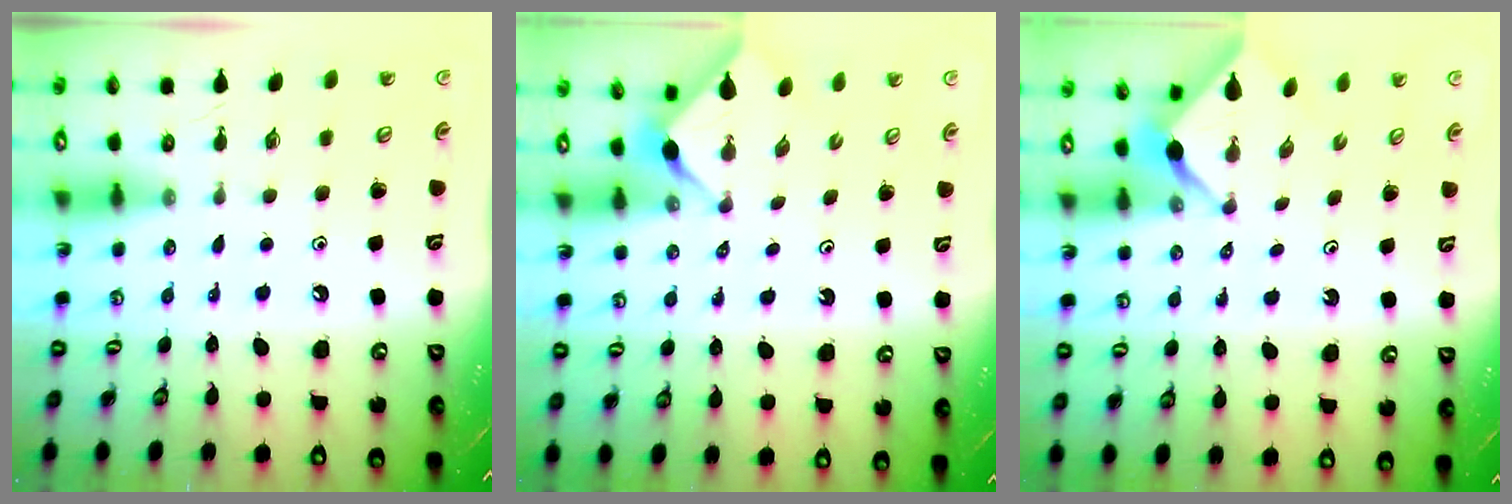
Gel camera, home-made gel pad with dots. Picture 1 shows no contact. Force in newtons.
{"total": 2.8, "press": 2.8, "slide": 0.4}
{"total": 2.5, "press": 2.5, "slide": 0.3}